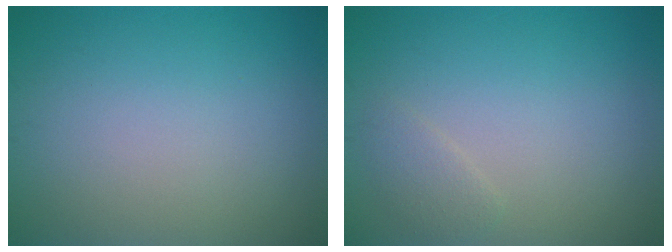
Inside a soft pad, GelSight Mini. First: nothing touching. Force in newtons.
{"total": 1.2, "press": 1.2, "slide": 0.1}